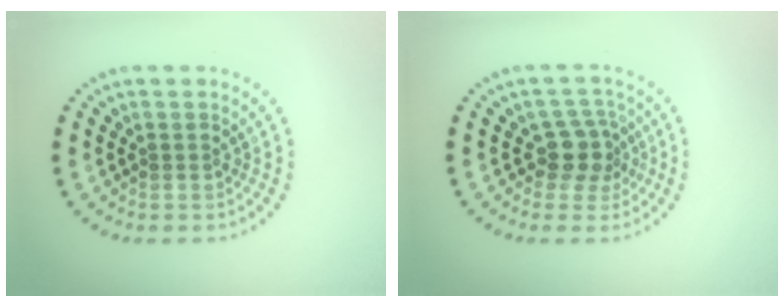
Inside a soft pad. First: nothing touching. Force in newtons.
{"total": 2.9, "press": 2.3, "slide": 1.8}